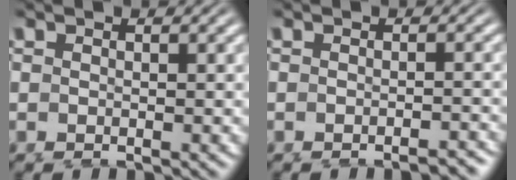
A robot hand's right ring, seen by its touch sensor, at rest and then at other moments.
{"total": 2.2, "force": [-2.1, 0.1, 0.6], "torque": [-0.006, -0.001, -0.032]}